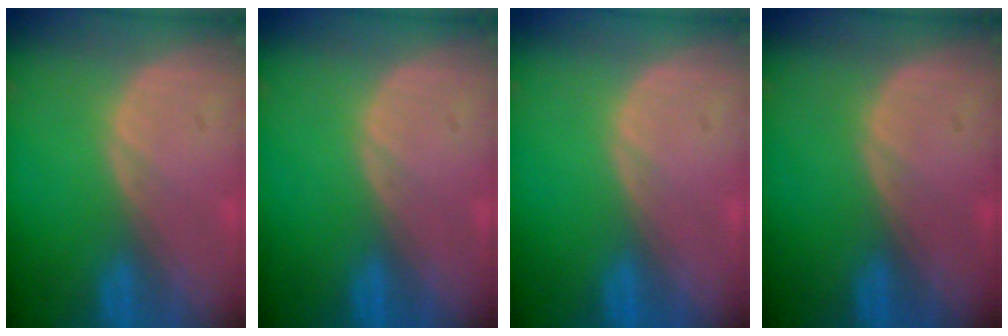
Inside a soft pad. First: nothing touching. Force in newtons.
{"total": 0.0}
{"total": 0.0}
{"total": 0.0}